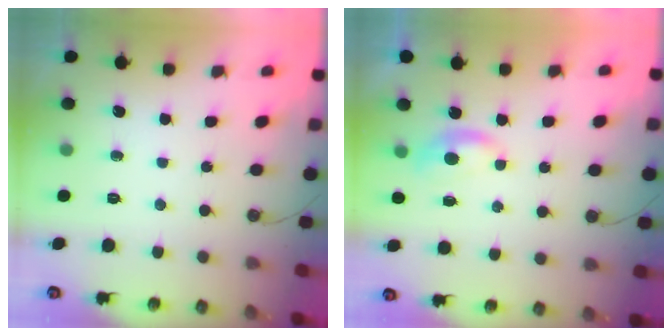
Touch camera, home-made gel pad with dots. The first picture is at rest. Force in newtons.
{"total": 0.9, "press": 0.8, "slide": 0.4}